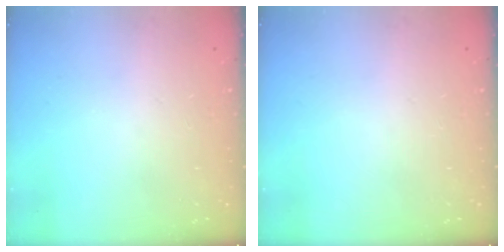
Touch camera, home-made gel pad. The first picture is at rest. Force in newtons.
{"total": 0.0}